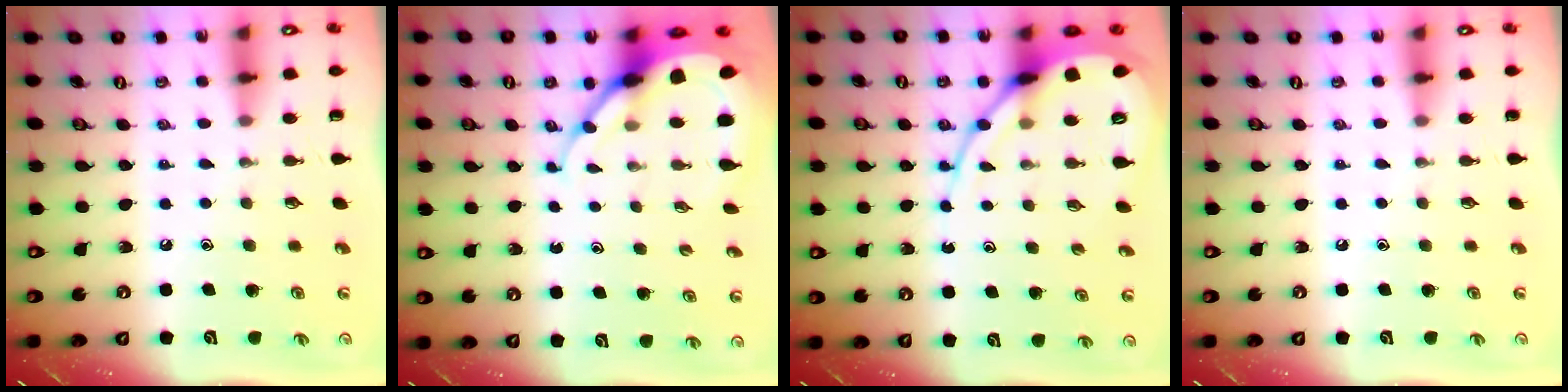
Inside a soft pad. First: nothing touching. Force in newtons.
{"total": 7.9, "press": 7.9, "slide": 0.9}
{"total": 11.2, "press": 11.2, "slide": 1.1}
{"total": 0.0}